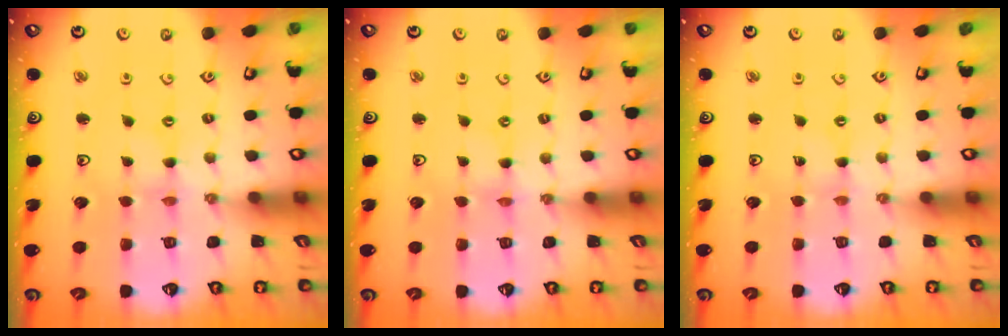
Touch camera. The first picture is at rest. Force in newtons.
{"total": 0.0}
{"total": 0.0}